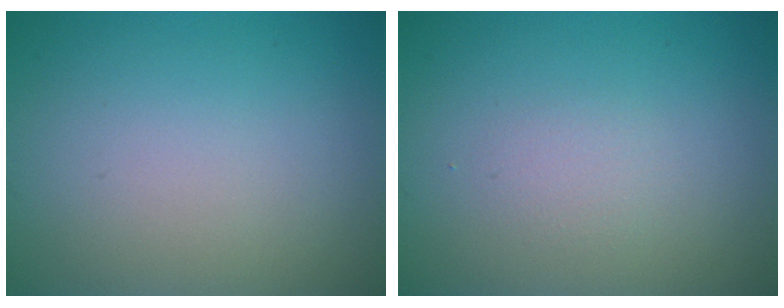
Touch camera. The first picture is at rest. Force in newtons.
{"total": 1.0, "press": 1.0, "slide": 0.0}